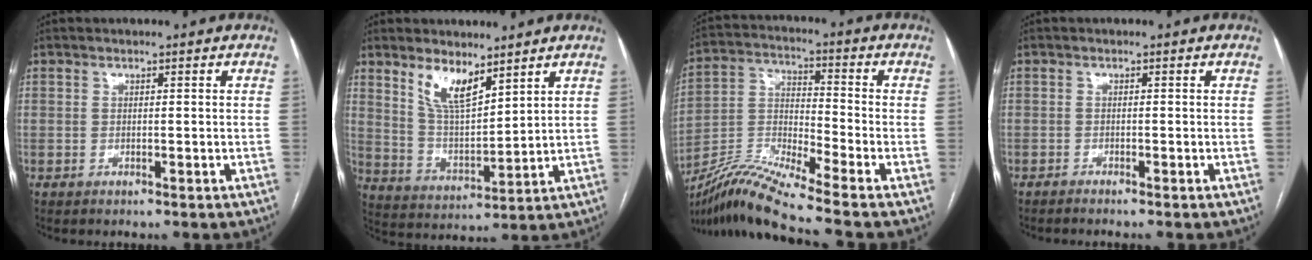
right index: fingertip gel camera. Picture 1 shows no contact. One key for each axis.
{"total": 8.0, "fx": 5.6, "fy": 2.6, "fz": 5.1, "tx": -0.105, "ty": -0.007, "tz": 0.114}
{"total": 12.4, "fx": -10.5, "fy": -1.6, "fz": 6.4, "tx": -0.135, "ty": -0.010, "tz": -0.199}
{"total": 1.7, "fx": -1.5, "fy": -0.3, "fz": 0.8, "tx": -0.009, "ty": 0.002, "tz": -0.022}